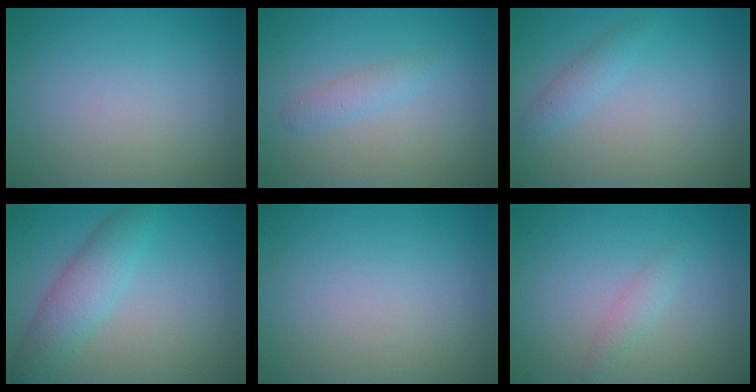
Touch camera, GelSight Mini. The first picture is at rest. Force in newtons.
{"total": 1.5, "press": 1.5, "slide": 0.0}
{"total": 1.5, "press": 1.4, "slide": 0.1}
{"total": 3.8, "press": 3.8, "slide": 0.1}
{"total": 0.0}
{"total": 1.3, "press": 1.3, "slide": 0.1}